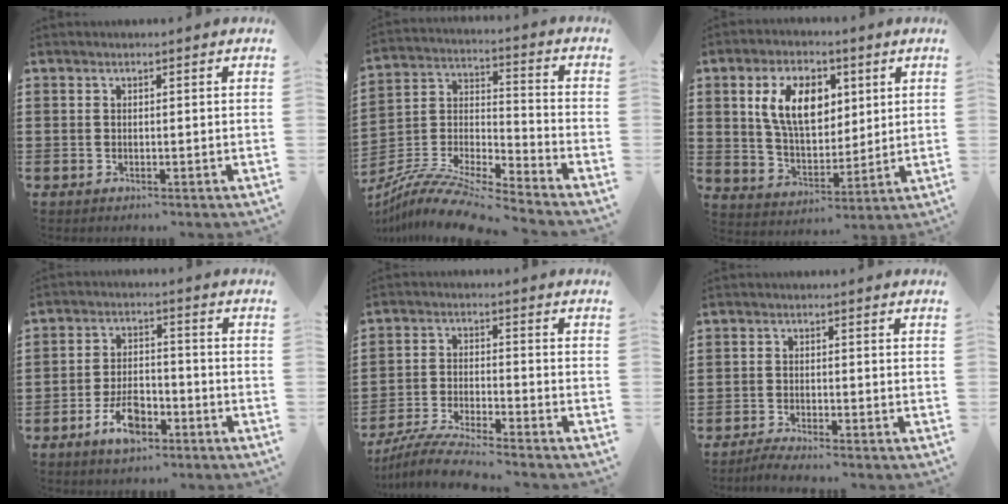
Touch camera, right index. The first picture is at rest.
{"total": 9.6, "force": [-8.8, 1.2, 3.7], "torque": [-0.078, 0.006, -0.178]}
{"total": 9.7, "force": [3.3, 5.8, 7.0], "torque": [-0.155, 0.014, 0.058]}
{"total": 6.8, "force": [-3.9, 3.2, 4.5], "torque": [-0.097, 0.009, -0.077]}
{"total": 5.8, "force": [-5.5, -0.2, 1.7], "torque": [-0.050, -0.013, -0.110]}
{"total": 2.1, "force": [-2.0, -0.2, 0.3], "torque": [-0.008, -0.001, -0.040]}